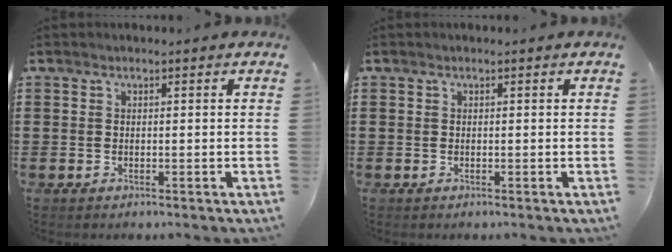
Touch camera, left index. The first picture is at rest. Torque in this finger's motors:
{"motor_torque": [0.00, 0.00, 0.00, 0.00]}